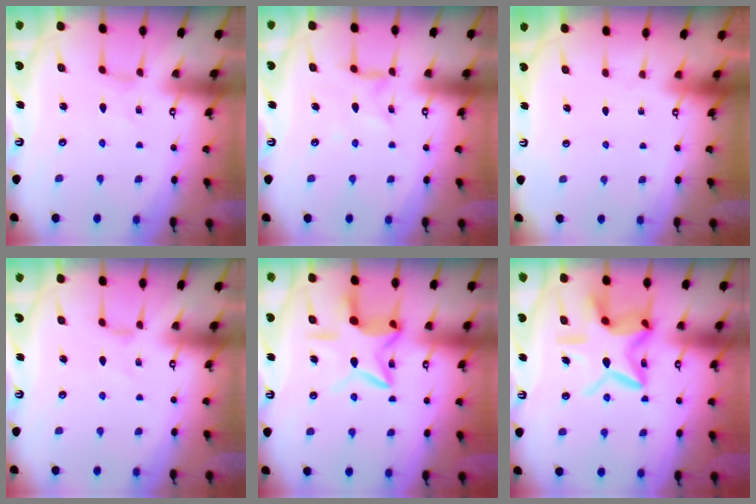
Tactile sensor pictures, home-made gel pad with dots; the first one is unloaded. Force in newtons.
{"total": 2.0, "press": 2.0, "slide": 0.4}
{"total": 0.0}
{"total": 0.9, "press": 0.8, "slide": 0.4}
{"total": 12.5, "press": 12.5, "slide": 1.0}
{"total": 15.7, "press": 15.6, "slide": 1.3}